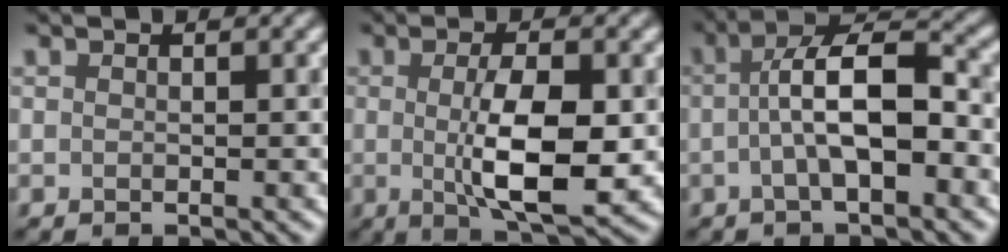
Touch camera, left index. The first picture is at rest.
{"total": 7.0, "force": [-0.3, 2.1, 6.7], "torque": [-0.113, -0.007, -0.002]}
{"total": 6.4, "force": [-0.8, 2.1, 6.0], "torque": [-0.100, 0.015, -0.021]}